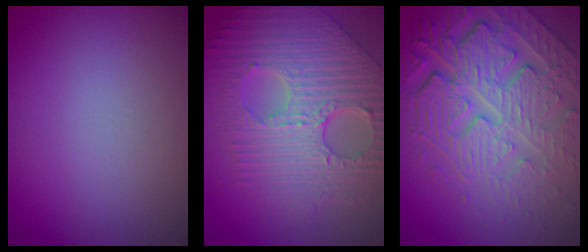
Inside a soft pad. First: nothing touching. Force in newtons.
{"total": 10.0, "press": 6.9, "slide": 7.2}
{"total": 8.5, "press": 5.8, "slide": 6.2}